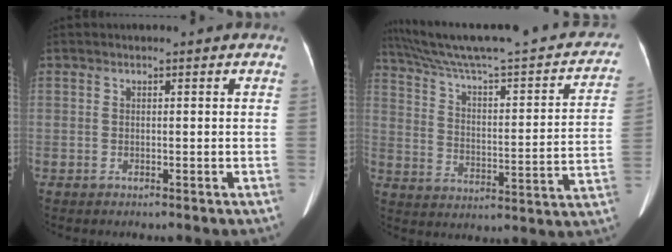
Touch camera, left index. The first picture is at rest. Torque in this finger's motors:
{"motor_torque": [-0.86, -1.18, -0.06, 0.05]}